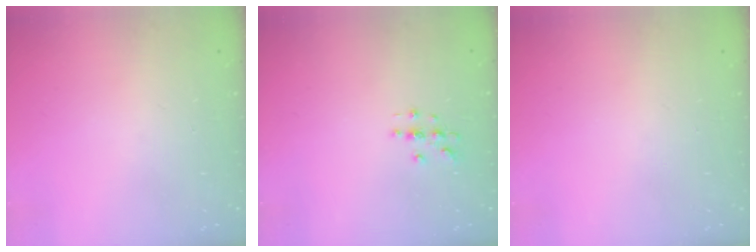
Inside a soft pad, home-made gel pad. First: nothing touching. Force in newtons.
{"total": 2.9, "press": 2.9, "slide": 0.3}
{"total": 0.6, "press": 0.0, "slide": 0.6}